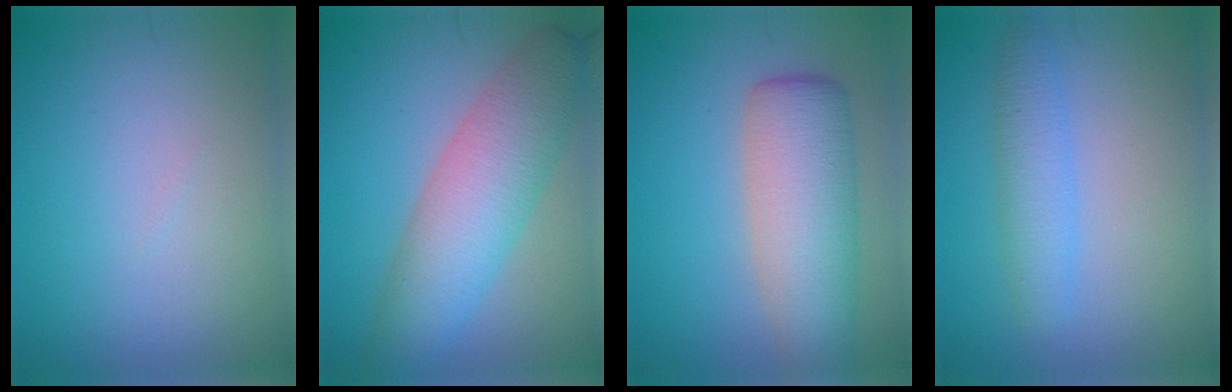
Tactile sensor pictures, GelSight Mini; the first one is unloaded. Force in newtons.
{"total": 7.1, "press": 7.1, "slide": 0.4}
{"total": 6.8, "press": 6.8, "slide": 0.3}
{"total": 2.7, "press": 2.7, "slide": 0.2}